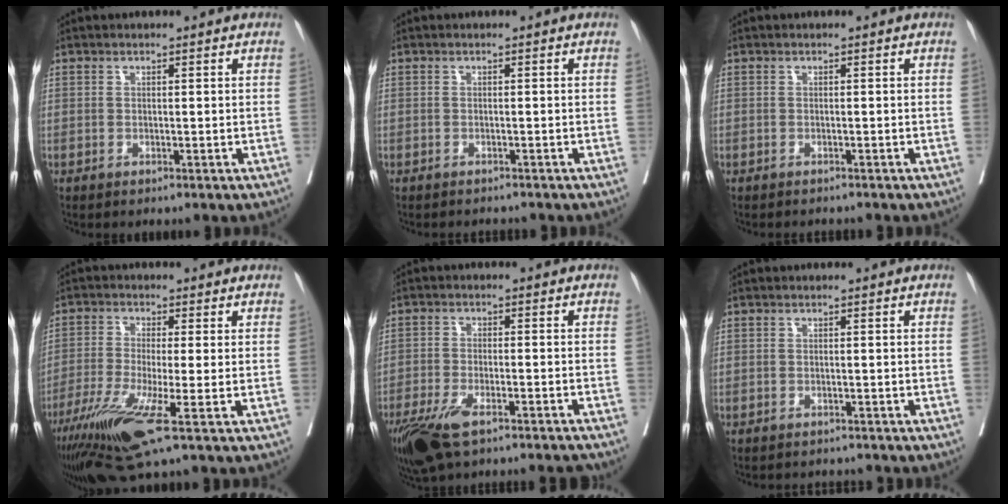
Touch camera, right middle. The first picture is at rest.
{"total": 2.8, "force": [-2.7, 0.6, 0.4], "torque": [-0.003, -0.005, -0.035]}
{"total": 2.3, "force": [-2.2, 0.5, 0.5], "torque": [-0.008, -0.005, -0.028]}
{"total": 10.2, "force": [-5.1, 0.2, 8.9], "torque": [-0.169, -0.033, -0.094]}
{"total": 12.6, "force": [-10.1, 2.3, 7.1], "torque": [-0.133, -0.016, -0.165]}
{"total": 3.6, "force": [-3.6, 0.7, 0.1], "torque": [0.005, -0.008, -0.048]}